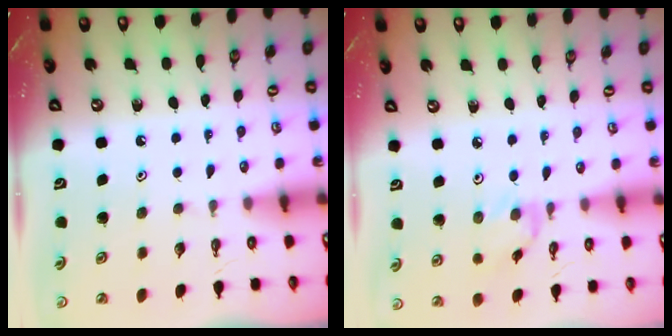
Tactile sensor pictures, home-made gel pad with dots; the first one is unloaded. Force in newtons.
{"total": 1.1, "press": 1.1, "slide": 0.3}